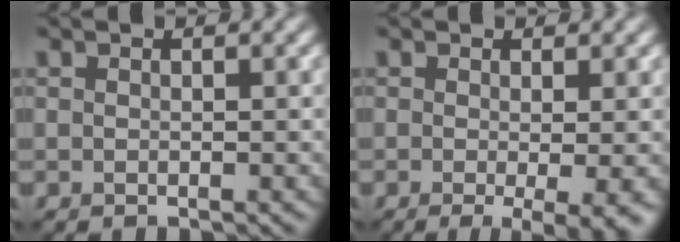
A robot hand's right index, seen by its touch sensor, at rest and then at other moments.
{"total": 4.7, "force": [-1.2, 0.9, 4.4], "torque": [-0.062, -0.016, -0.013]}